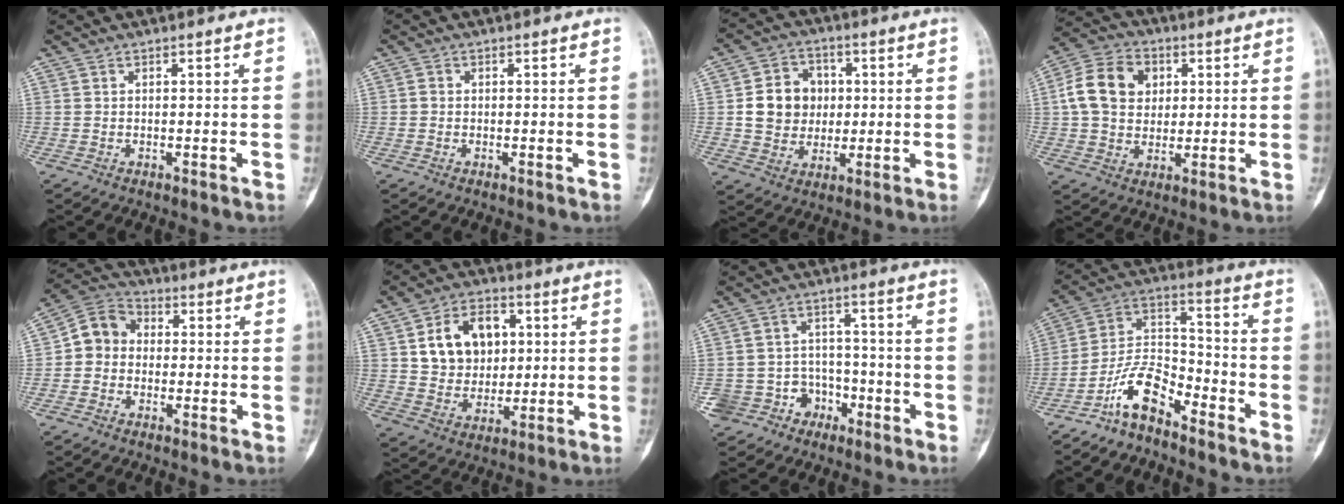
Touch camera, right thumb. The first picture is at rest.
{"total": 0.9, "force": [-0.1, 0.8, 0.3], "torque": [-0.001, 0.002, -0.002]}
{"total": 10.5, "force": [0.9, 9.3, 4.8], "torque": [-0.041, 0.006, 0.017]}
{"total": 12.2, "force": [2.3, 9.7, 7.1], "torque": [-0.106, 0.007, 0.034]}
{"total": 7.5, "force": [-0.6, 6.5, 3.7], "torque": [-0.046, 0.028, -0.029]}
{"total": 12.9, "force": [3.1, 9.8, 7.7], "torque": [-0.085, -0.003, 0.057]}
{"total": 9.1, "force": [-4.6, 7.8, 1.2], "torque": [0.017, 0.057, -0.065]}
{"total": 9.9, "force": [-7.2, 3.9, 5.4], "torque": [-0.100, 0.078, -0.149]}